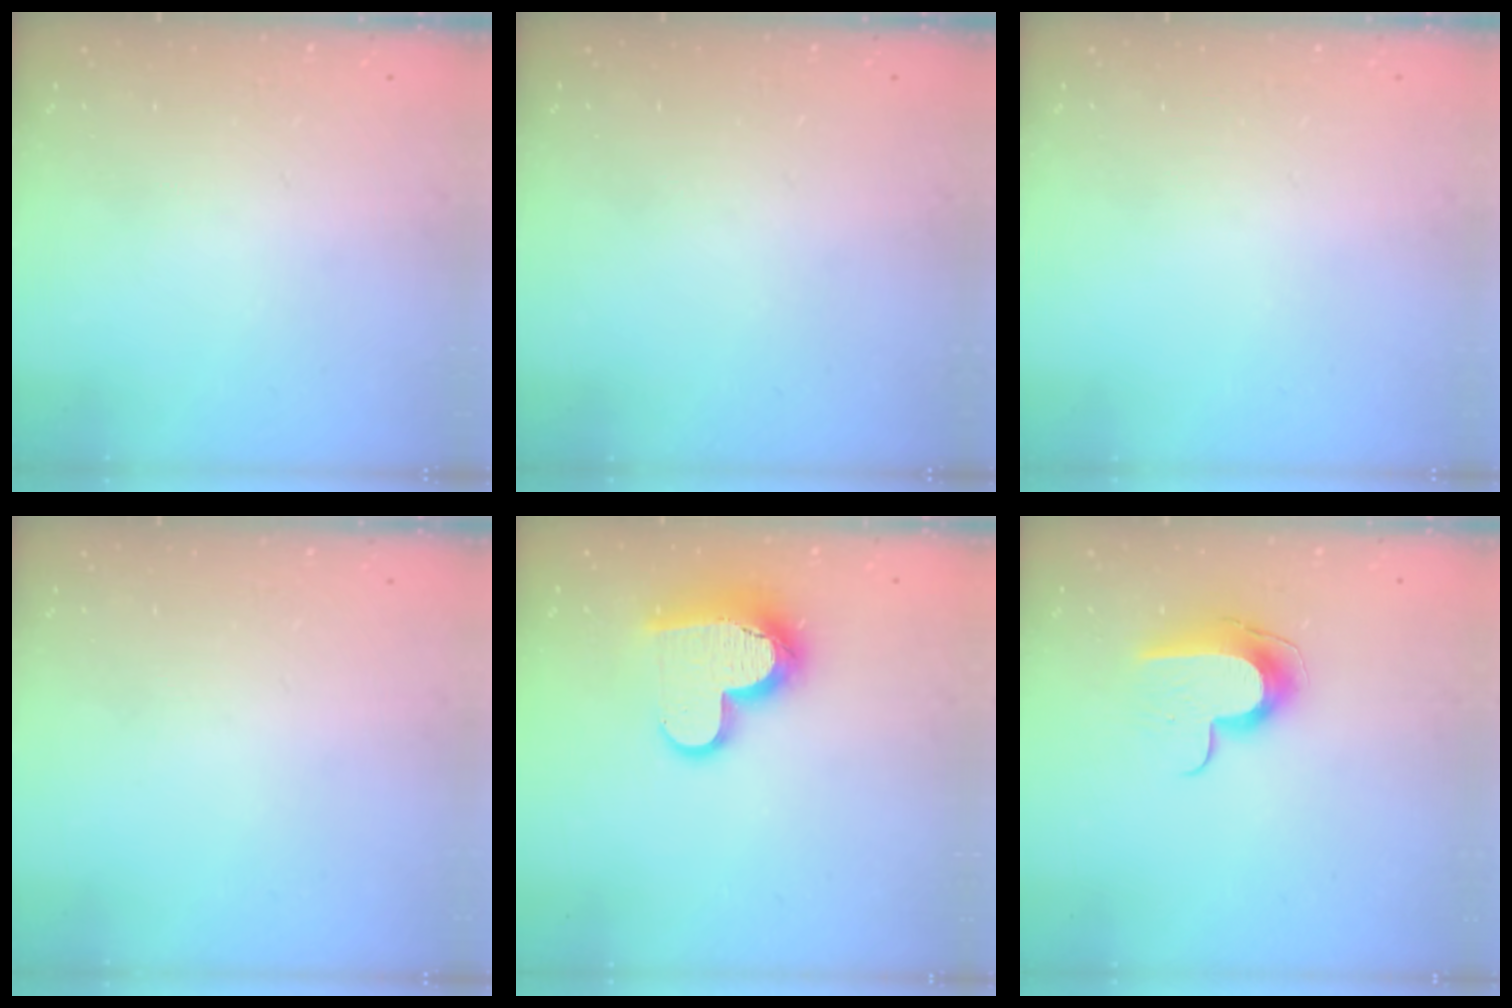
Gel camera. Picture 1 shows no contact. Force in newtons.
{"total": 0.0}
{"total": 0.0}
{"total": 0.0}
{"total": 14.6, "press": 14.5, "slide": 1.2}
{"total": 10.2, "press": 10.2, "slide": 0.6}